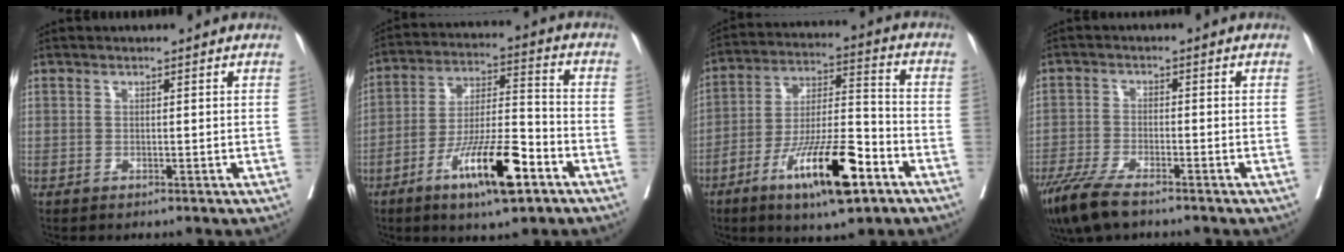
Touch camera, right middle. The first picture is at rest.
{"total": 13.9, "force": [-7.3, 2.6, 11.5], "torque": [-0.208, -0.008, -0.125]}
{"total": 15.7, "force": [-8.3, 3.2, 12.9], "torque": [-0.231, -0.009, -0.140]}
{"total": 8.2, "force": [-6.2, 1.8, 5.1], "torque": [-0.096, -0.020, -0.109]}